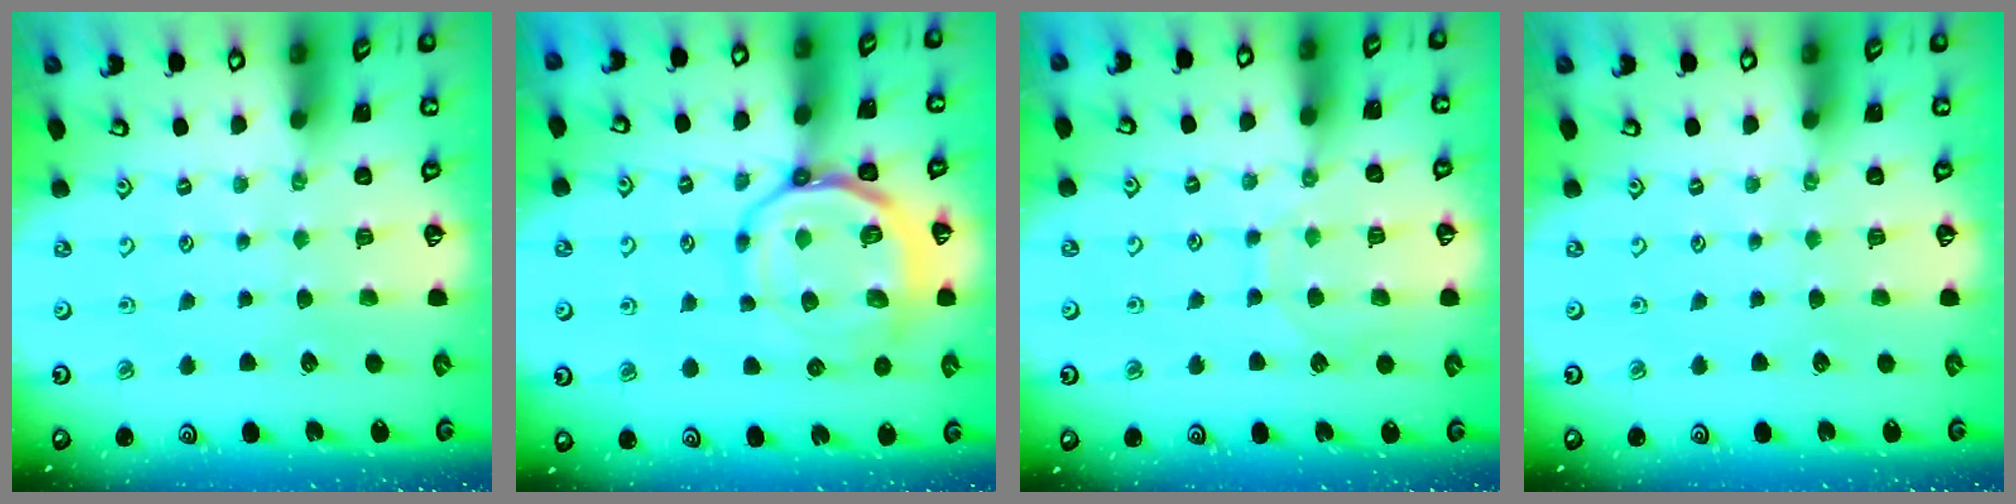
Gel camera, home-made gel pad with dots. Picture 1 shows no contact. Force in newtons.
{"total": 15.1, "press": 14.9, "slide": 2.1}
{"total": 8.3, "press": 8.2, "slide": 0.8}
{"total": 0.0}